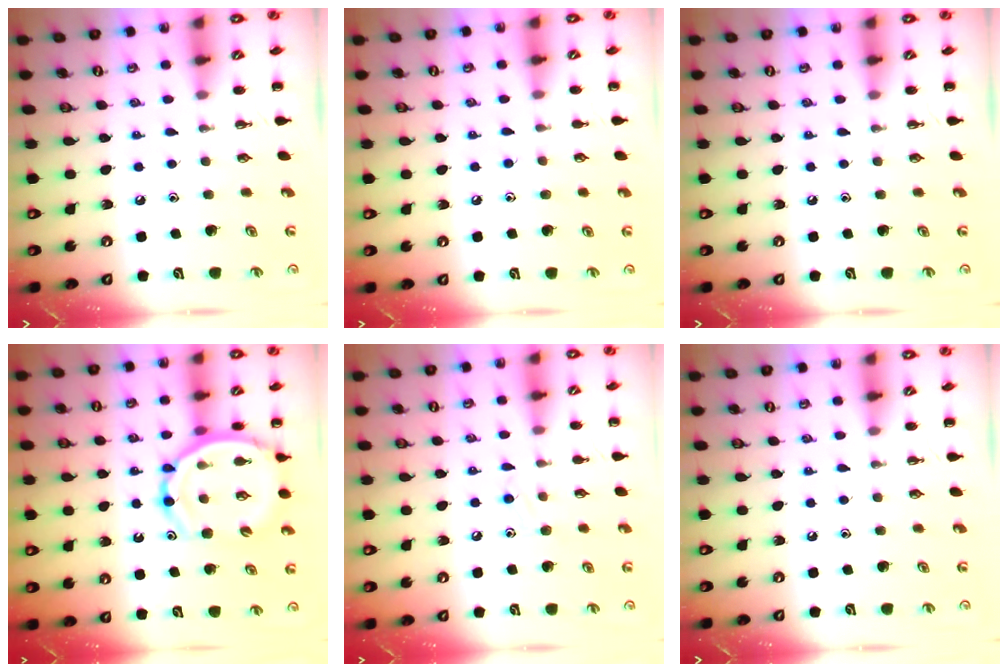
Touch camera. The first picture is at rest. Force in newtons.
{"total": 4.8, "press": 4.4, "slide": 1.9}
{"total": 0.0}
{"total": 13.6, "press": 13.2, "slide": 3.5}
{"total": 8.0, "press": 7.7, "slide": 1.8}
{"total": 0.0}